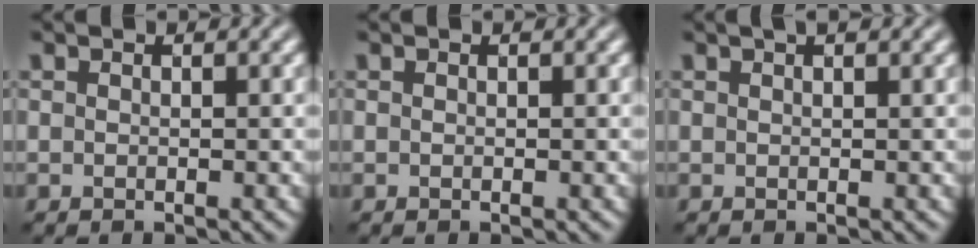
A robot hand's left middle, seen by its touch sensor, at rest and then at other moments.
{"total": 0.0}
{"total": 1.6, "force": [1.1, 0.3, 1.1], "torque": [-0.013, 0.002, 0.012]}